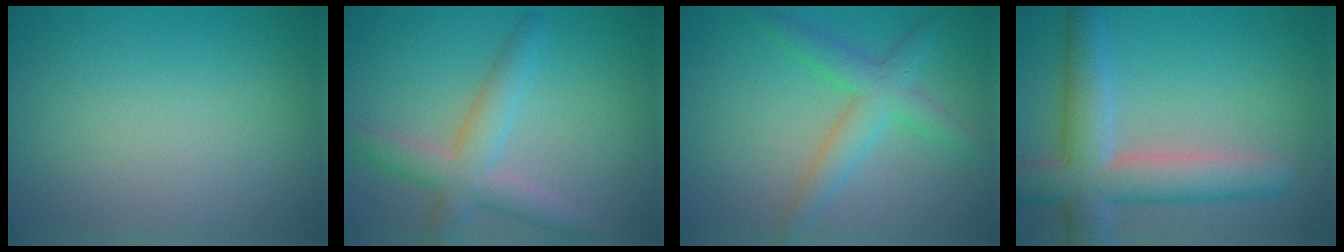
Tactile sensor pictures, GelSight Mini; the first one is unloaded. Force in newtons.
{"total": 4.2, "press": 4.2, "slide": 0.3}
{"total": 3.7, "press": 3.7, "slide": 0.1}
{"total": 7.1, "press": 7.1, "slide": 0.5}